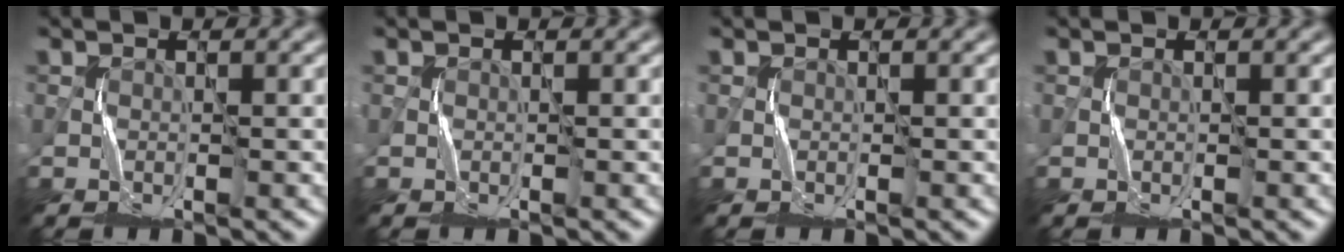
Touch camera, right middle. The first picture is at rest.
{"total": 0.0}
{"total": 0.0}
{"total": 0.0}